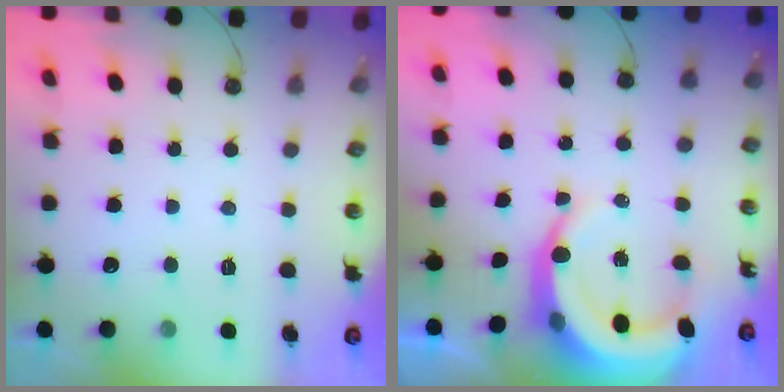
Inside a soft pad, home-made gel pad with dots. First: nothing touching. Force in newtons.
{"total": 9.1, "press": 9.0, "slide": 1.2}